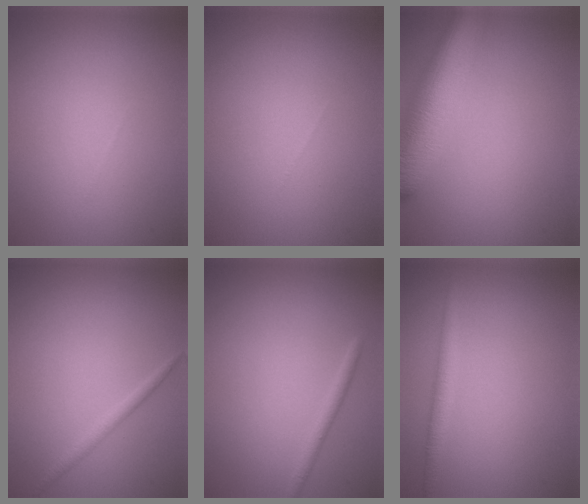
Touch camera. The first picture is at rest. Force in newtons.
{"total": 0.0}
{"total": 8.7, "press": 8.7, "slide": 0.5}
{"total": 1.3, "press": 1.3, "slide": 0.0}
{"total": 1.4, "press": 1.4, "slide": 0.1}
{"total": 1.7, "press": 1.7, "slide": 0.1}